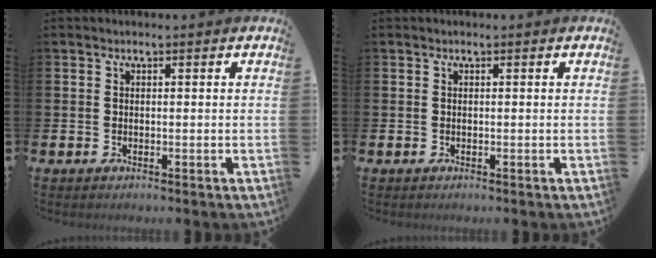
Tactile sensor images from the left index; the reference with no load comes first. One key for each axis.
{"total": 0.0}